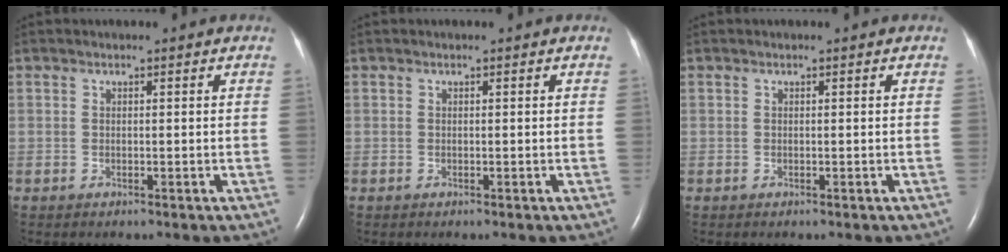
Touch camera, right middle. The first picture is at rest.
{"total": 0.0}
{"total": 0.0}